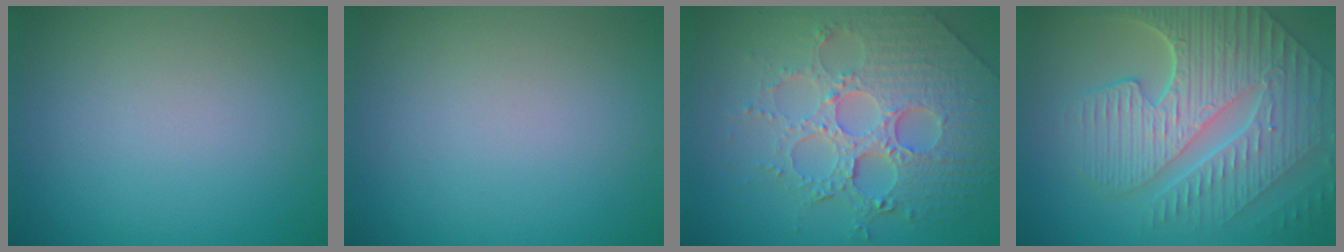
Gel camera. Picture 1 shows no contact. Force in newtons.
{"total": 0.0}
{"total": 8.2, "press": 6.0, "slide": 5.7}
{"total": 9.9, "press": 6.7, "slide": 7.3}